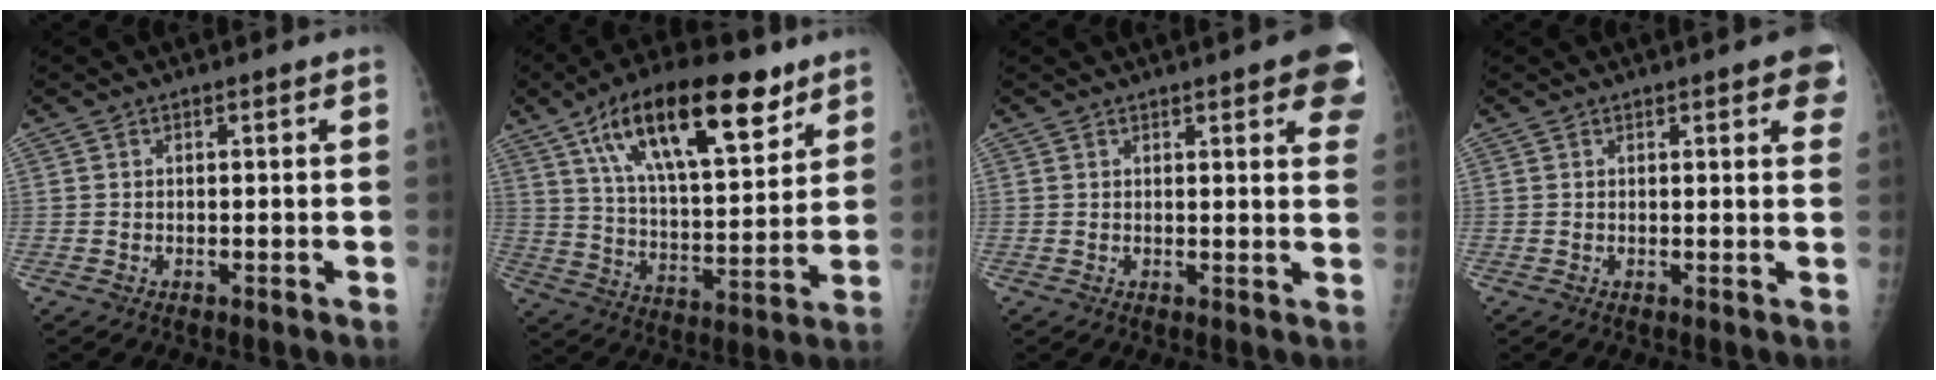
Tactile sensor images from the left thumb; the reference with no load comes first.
{"total": 22.9, "force": [12.6, 8.8, 16.9], "torque": [-0.251, -0.035, 0.216]}
{"total": 9.4, "force": [5.1, 2.3, 7.6], "torque": [-0.062, -0.010, 0.052]}
{"total": 5.7, "force": [3.1, 1.6, 4.5], "torque": [-0.032, -0.003, 0.032]}